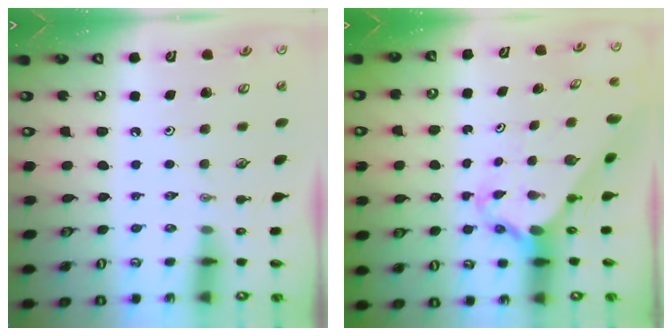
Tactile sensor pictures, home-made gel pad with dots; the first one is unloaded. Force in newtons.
{"total": 2.6, "press": 2.6, "slide": 0.2}